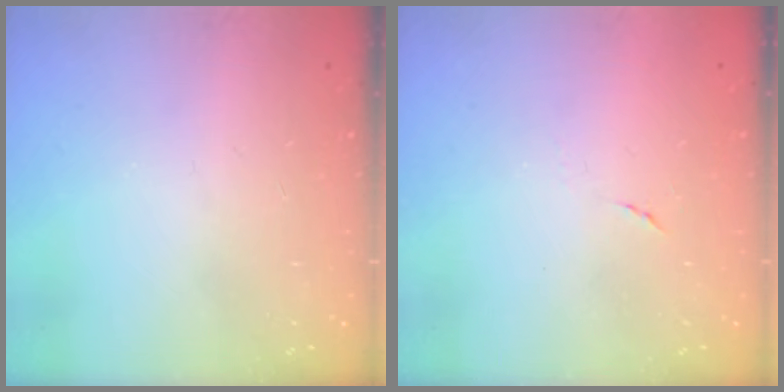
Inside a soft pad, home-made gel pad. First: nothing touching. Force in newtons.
{"total": 3.9, "press": 3.5, "slide": 1.6}